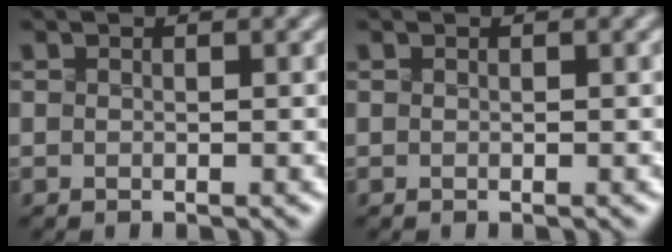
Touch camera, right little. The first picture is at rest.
{"total": 0.0}